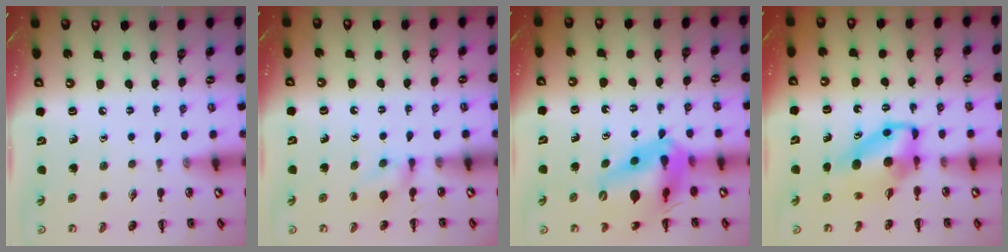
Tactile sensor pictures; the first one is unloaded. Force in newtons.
{"total": 4.5, "press": 4.2, "slide": 1.5}
{"total": 16.9, "press": 16.1, "slide": 5.1}
{"total": 6.9, "press": 6.7, "slide": 1.7}